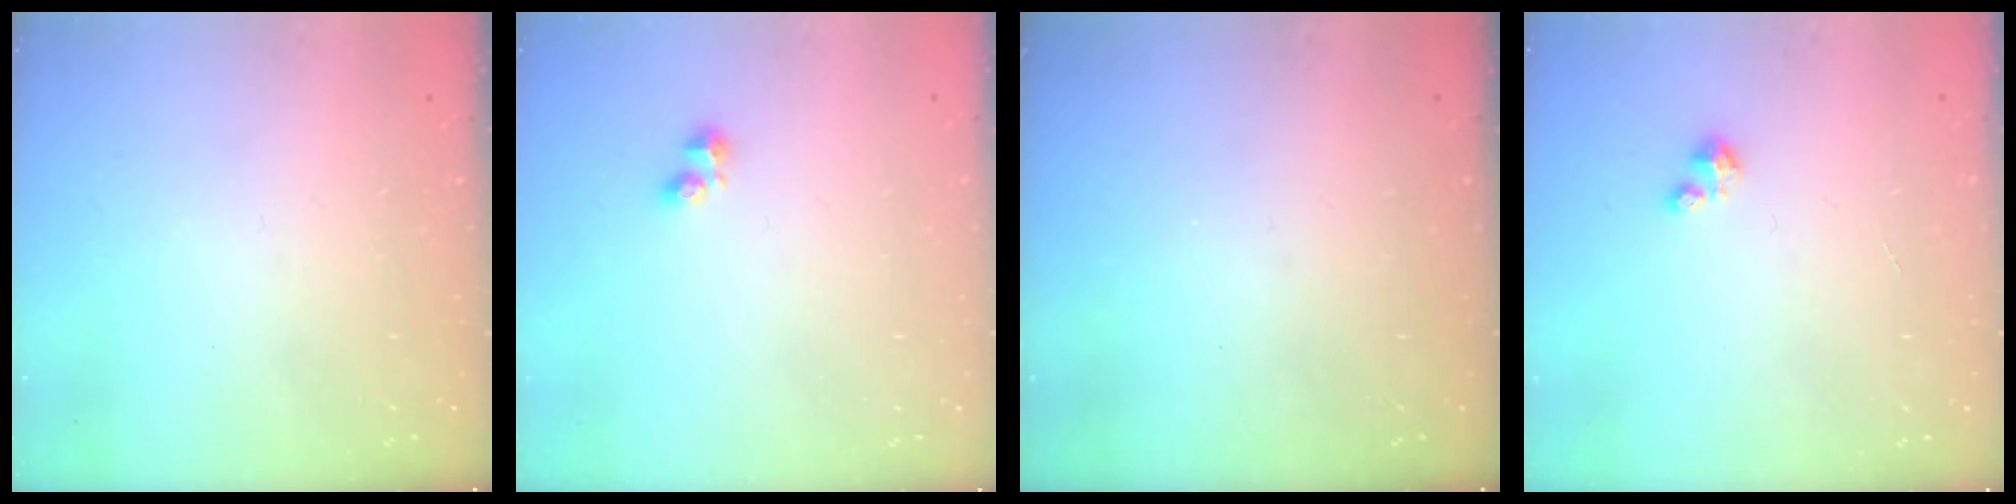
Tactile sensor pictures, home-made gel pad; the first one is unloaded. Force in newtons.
{"total": 2.2, "press": 2.2, "slide": 0.5}
{"total": 0.0}
{"total": 1.2, "press": 1.2, "slide": 0.2}